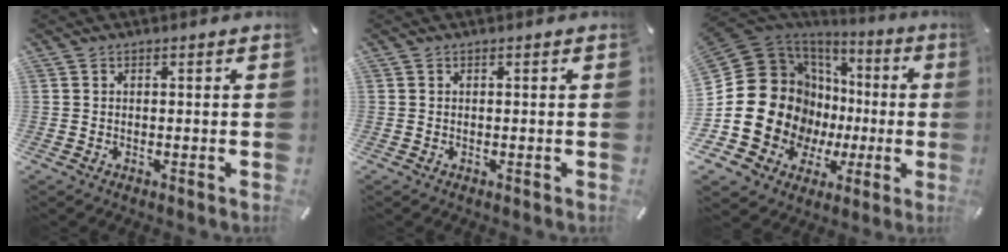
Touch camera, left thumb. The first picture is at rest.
{"total": 0.0}
{"total": 20.5, "force": [0.0, 17.5, 10.7], "torque": [-0.221, -0.039, 0.026]}